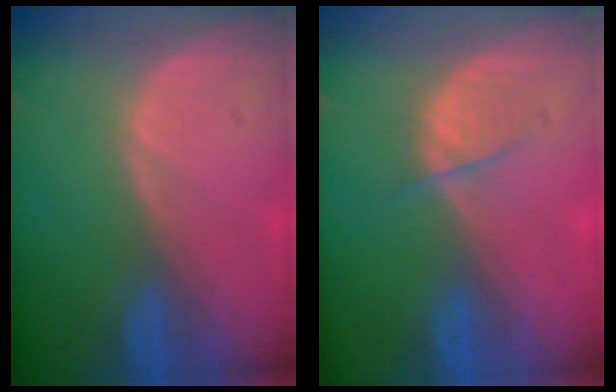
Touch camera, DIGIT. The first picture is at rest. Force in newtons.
{"total": 2.1, "press": 2.1, "slide": 0.3}